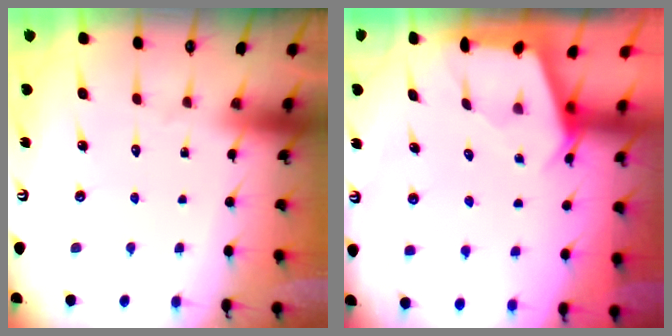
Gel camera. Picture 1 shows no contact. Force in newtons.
{"total": 2.4, "press": 2.4, "slide": 0.3}